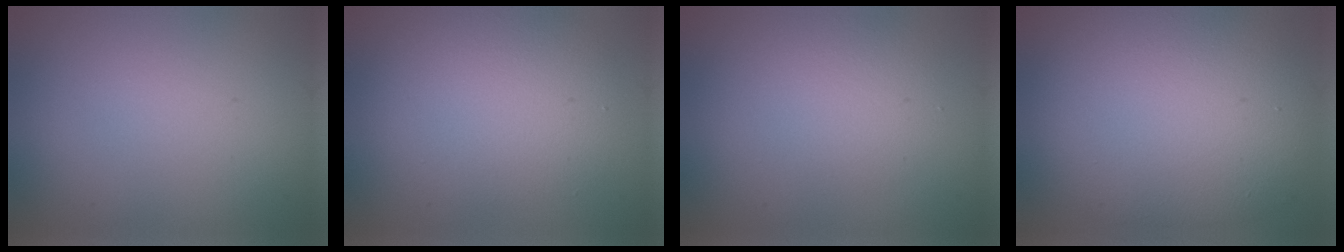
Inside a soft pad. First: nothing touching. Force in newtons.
{"total": 4.8, "press": 4.8, "slide": 0.4}
{"total": 2.8, "press": 2.8, "slide": 0.2}
{"total": 10.9, "press": 10.9, "slide": 0.6}